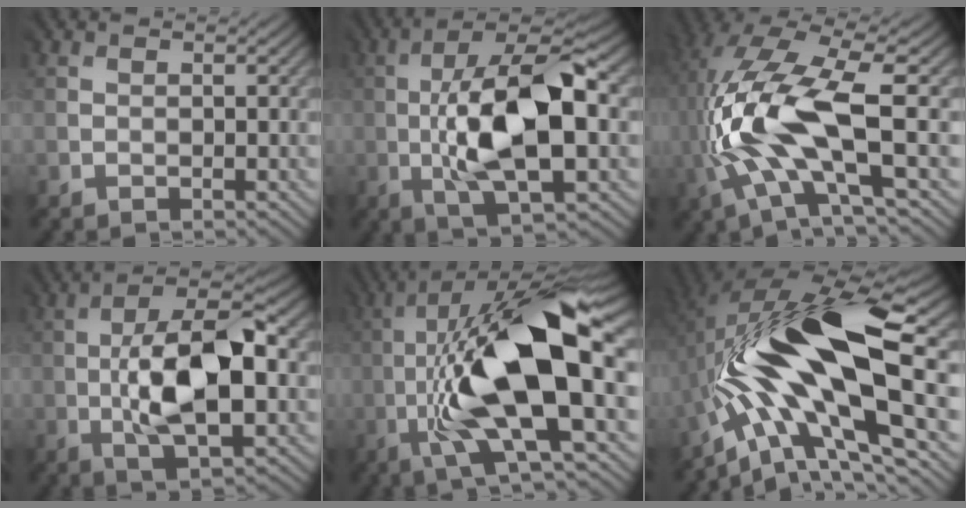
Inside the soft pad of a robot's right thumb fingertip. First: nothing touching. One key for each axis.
{"total": 11.6, "fx": -0.8, "fy": 4.3, "fz": 10.8, "tx": -0.207, "ty": 0.008, "tz": -0.014}
{"total": 13.6, "fx": -1.0, "fy": 4.9, "fz": 12.6, "tx": -0.285, "ty": 0.011, "tz": -0.016}
{"total": 10.2, "fx": -1.0, "fy": 4.1, "fz": 9.2, "tx": -0.171, "ty": 0.003, "tz": -0.014}
{"total": 15.1, "fx": -1.6, "fy": 4.5, "fz": 14.3, "tx": -0.268, "ty": 0.030, "tz": -0.032}
{"total": 16.5, "fx": -0.8, "fy": 6.2, "fz": 15.3, "tx": -0.279, "ty": 0.023, "tz": -0.017}